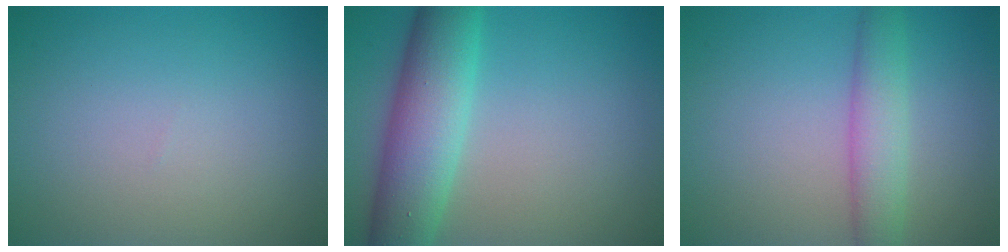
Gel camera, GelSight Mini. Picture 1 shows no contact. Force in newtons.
{"total": 7.5, "press": 7.5, "slide": 0.1}
{"total": 3.5, "press": 3.5, "slide": 0.1}